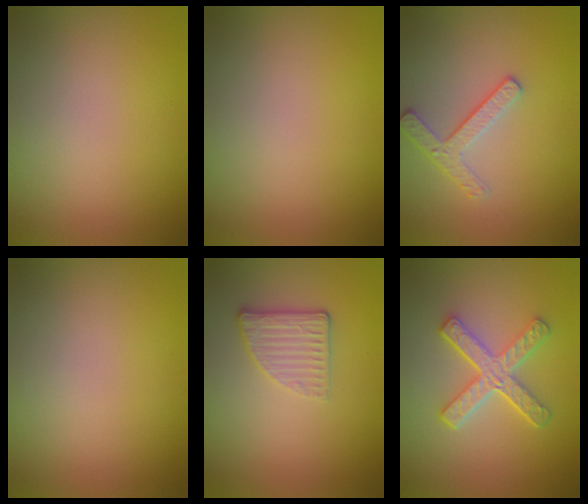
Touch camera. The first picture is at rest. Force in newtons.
{"total": 0.0}
{"total": 2.5, "press": 2.4, "slide": 0.7}
{"total": 0.0}
{"total": 2.7, "press": 2.3, "slide": 1.4}
{"total": 5.0, "press": 3.7, "slide": 3.3}